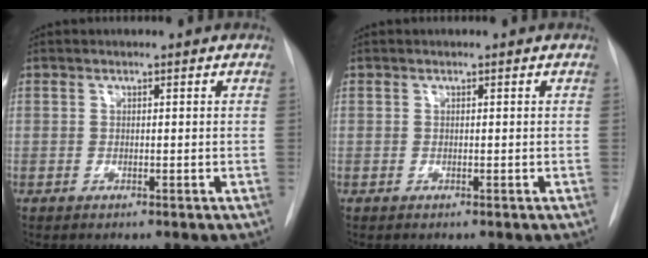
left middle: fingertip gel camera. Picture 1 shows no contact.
{"total": 0.0}